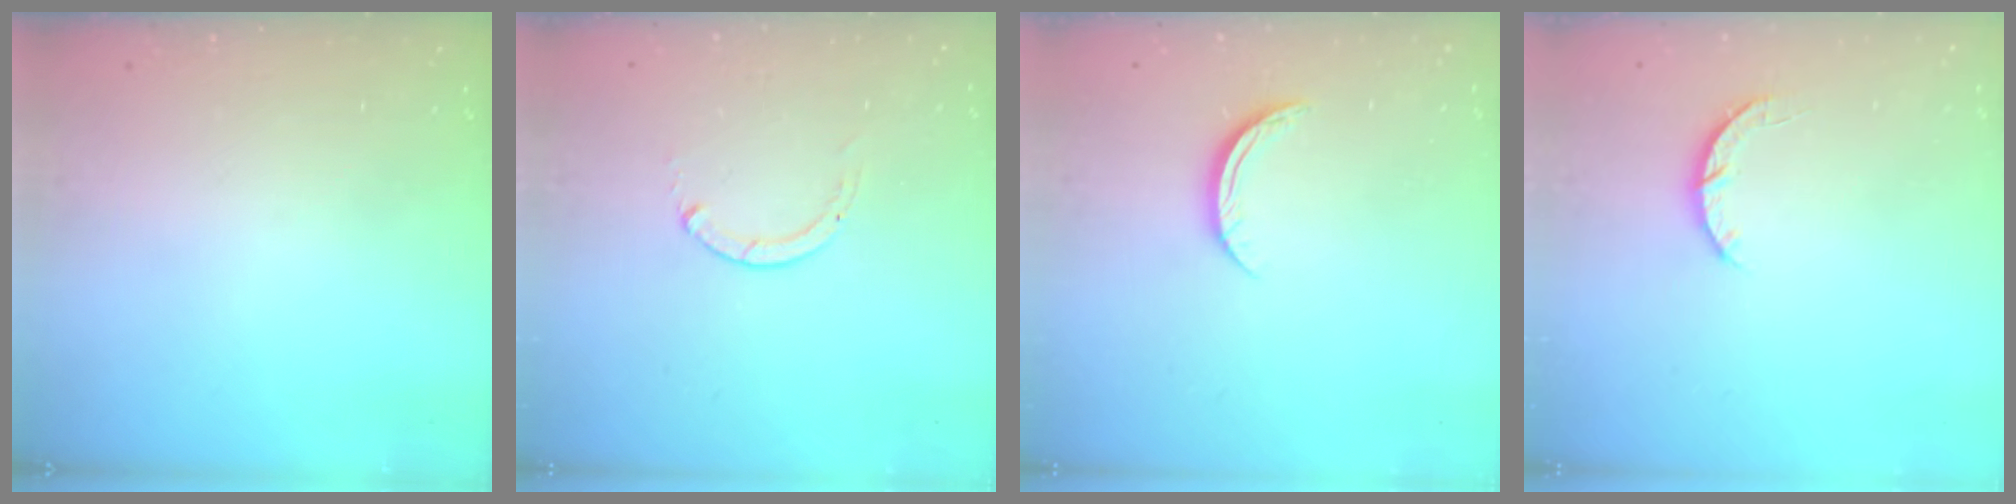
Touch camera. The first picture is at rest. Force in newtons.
{"total": 0.0}
{"total": 4.9, "press": 4.8, "slide": 0.6}
{"total": 3.7, "press": 3.7, "slide": 0.4}